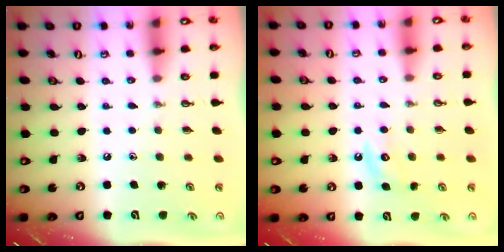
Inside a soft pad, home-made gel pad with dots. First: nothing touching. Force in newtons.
{"total": 4.6, "press": 4.6, "slide": 0.5}